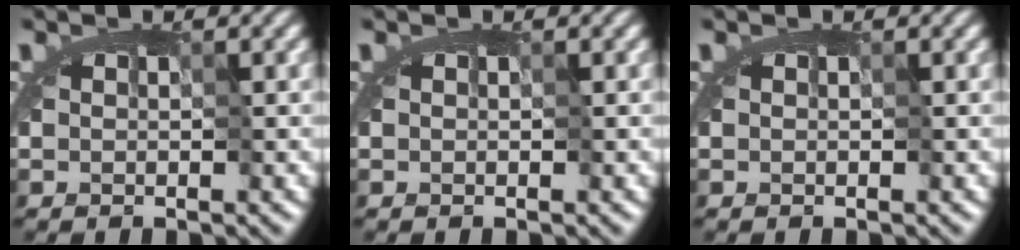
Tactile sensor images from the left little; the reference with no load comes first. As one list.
[{"total": 0.0}, {"total": 0.0}]